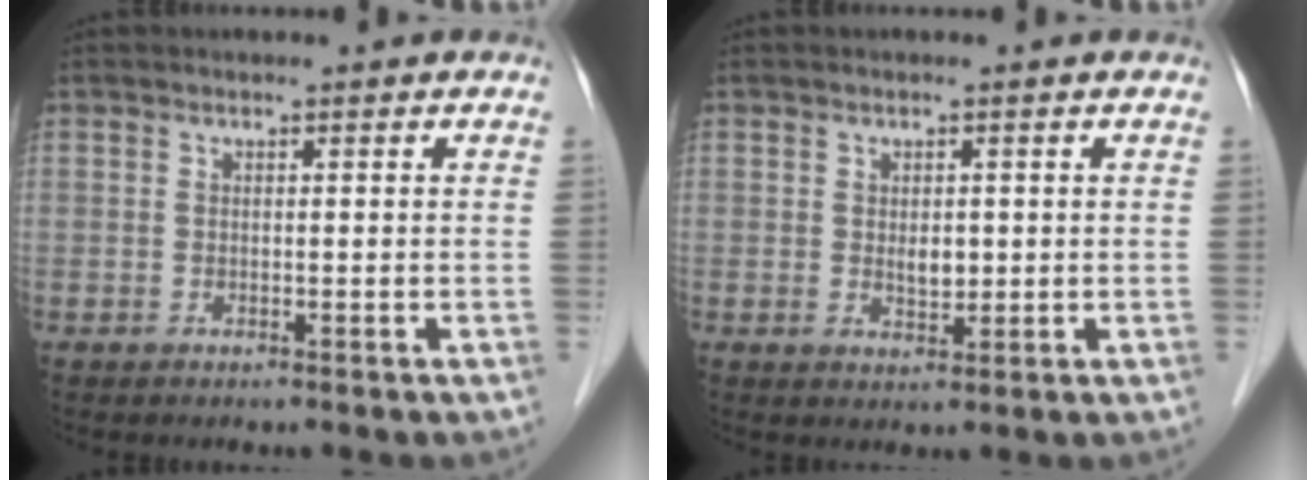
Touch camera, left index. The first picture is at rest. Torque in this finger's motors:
{"motor_torque": [0.13, 0.05, 0.06, 0.02]}